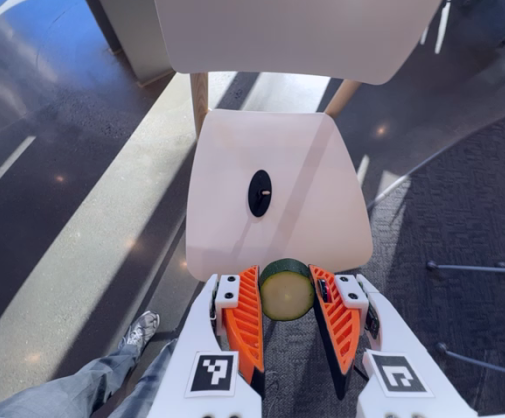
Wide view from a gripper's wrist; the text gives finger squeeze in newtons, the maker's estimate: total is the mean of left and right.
{"total": 11.3, "left": 11.6, "right": 11.1}